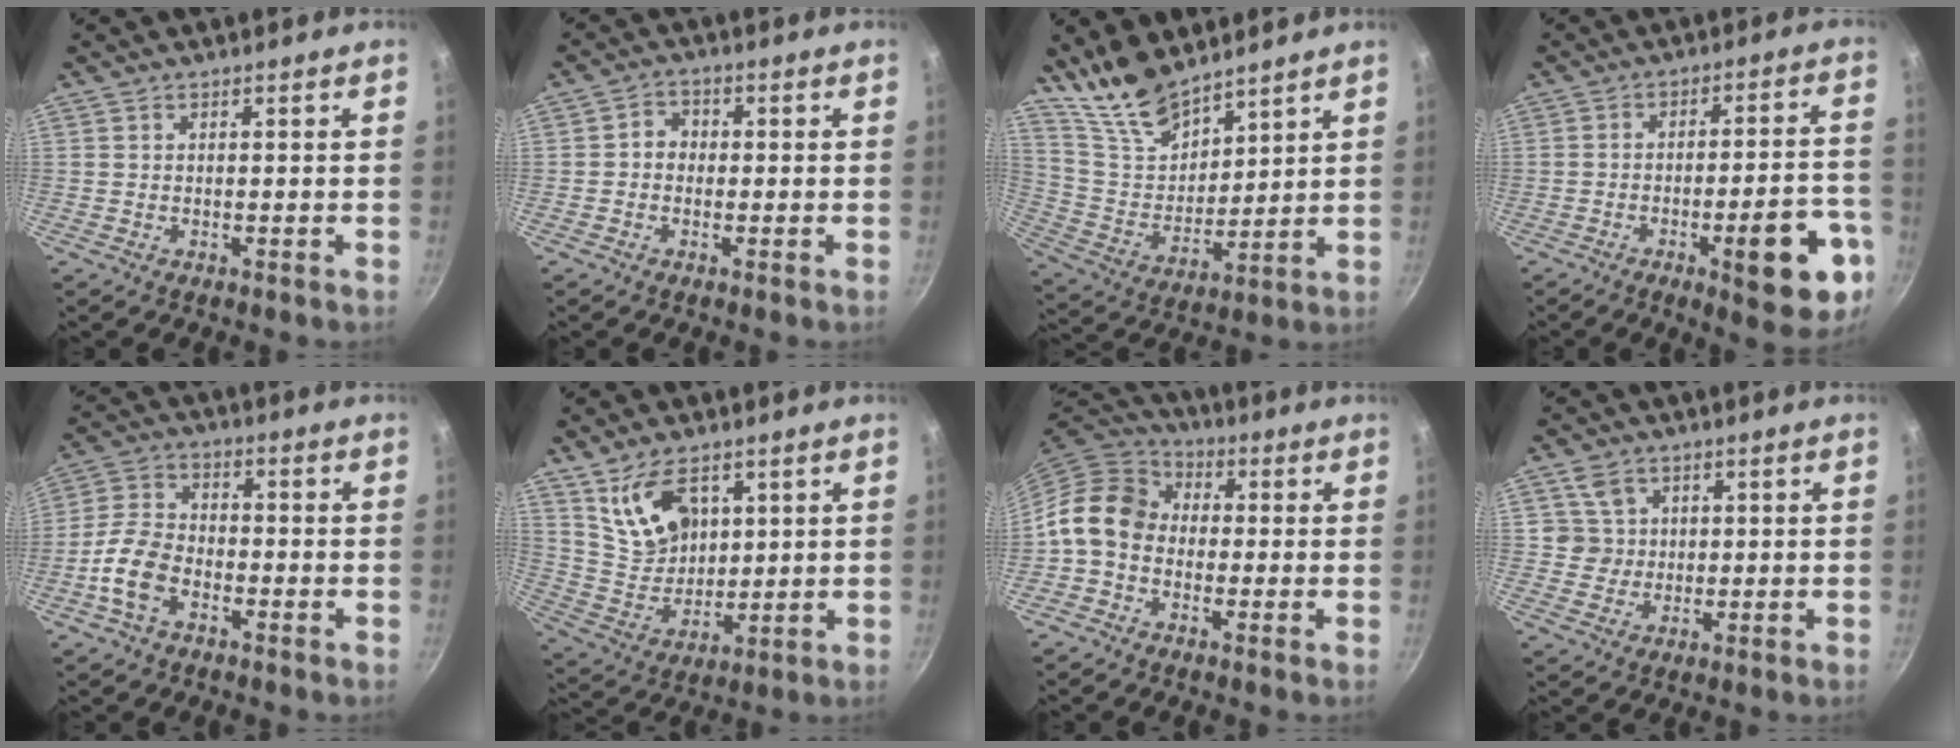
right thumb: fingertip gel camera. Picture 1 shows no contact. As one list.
[{"total": 3.2, "force": [-0.2, 2.8, 1.5], "torque": [-0.006, 0.010, -0.011]}, {"total": 13.2, "force": [10.8, 5.3, 5.4], "torque": [-0.075, -0.074, 0.219]}, {"total": 15.6, "force": [-6.9, 4.8, 13.2], "torque": [-0.135, 0.038, -0.086]}, {"total": 8.8, "force": [-3.6, 5.6, 5.8], "torque": [-0.105, 0.034, -0.078]}, {"total": 11.9, "force": [5.7, 7.4, 7.4], "torque": [-0.106, -0.034, 0.125]}, {"total": 10.6, "force": [-0.8, 8.7, 6.0], "torque": [-0.083, 0.032, -0.039]}, {"total": 4.9, "force": [1.6, 4.6, 0.6], "torque": [0.022, 0.001, 0.029]}]